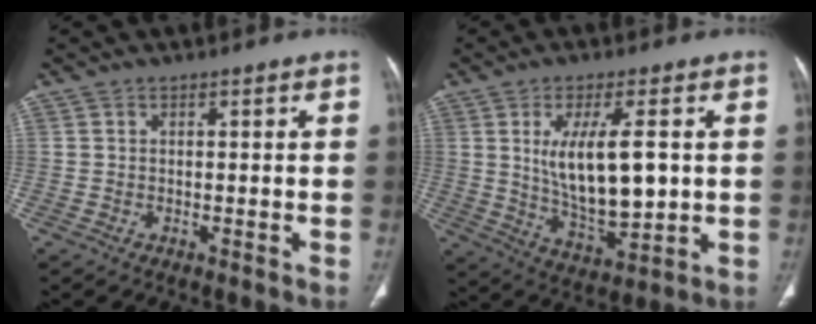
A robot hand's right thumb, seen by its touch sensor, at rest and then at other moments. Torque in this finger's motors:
{"motor_torque": [-0.89, 1.39, 1.00, 0.98, 0.42]}